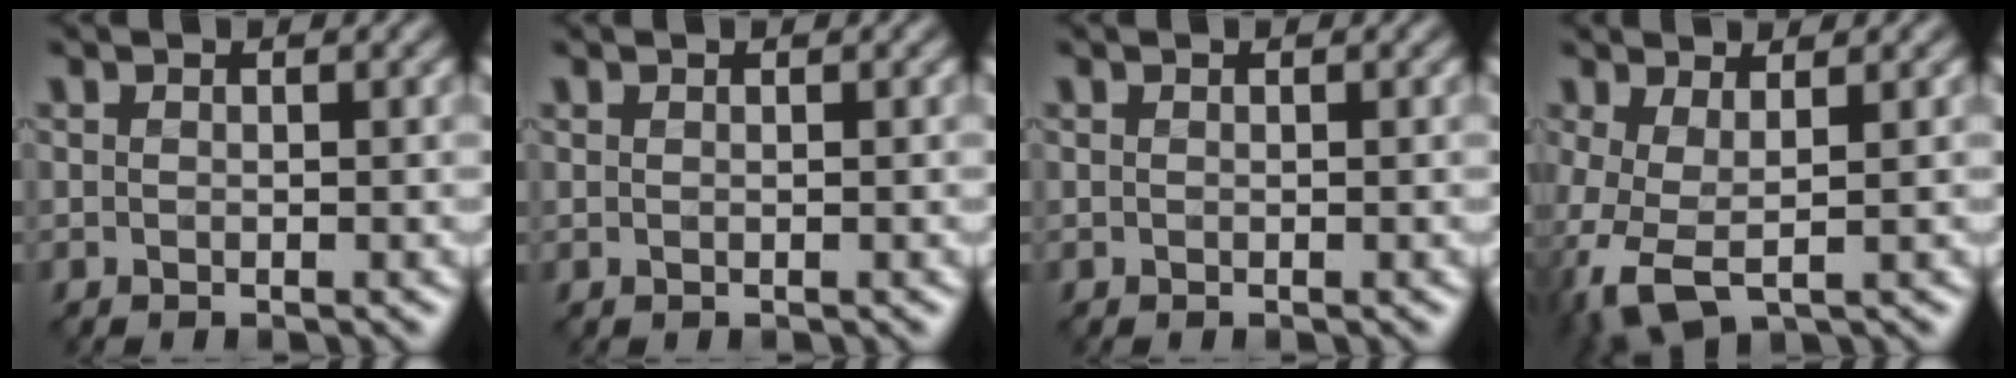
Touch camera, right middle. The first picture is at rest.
{"total": 0.0}
{"total": 0.0}
{"total": 4.8, "force": [-1.6, 2.1, 4.0], "torque": [-0.115, -0.008, -0.036]}